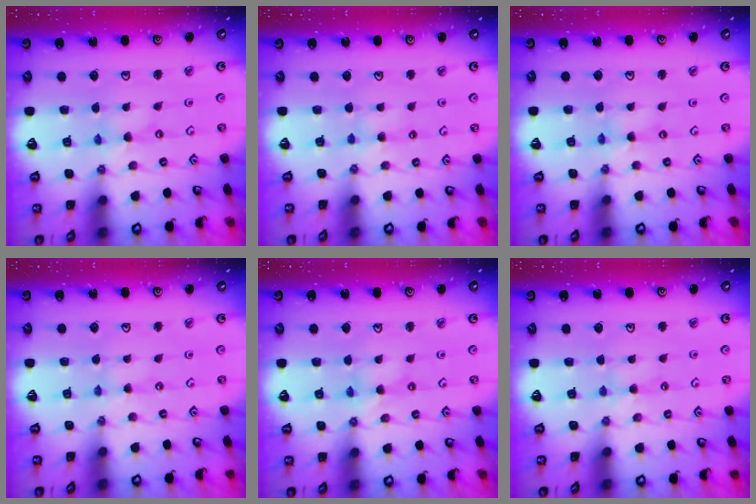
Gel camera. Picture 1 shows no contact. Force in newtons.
{"total": 3.7, "press": 3.7, "slide": 0.5}
{"total": 0.0}
{"total": 0.5, "press": 0.5, "slide": 0.1}
{"total": 2.5, "press": 2.5, "slide": 0.2}
{"total": 1.9, "press": 1.9, "slide": 0.3}